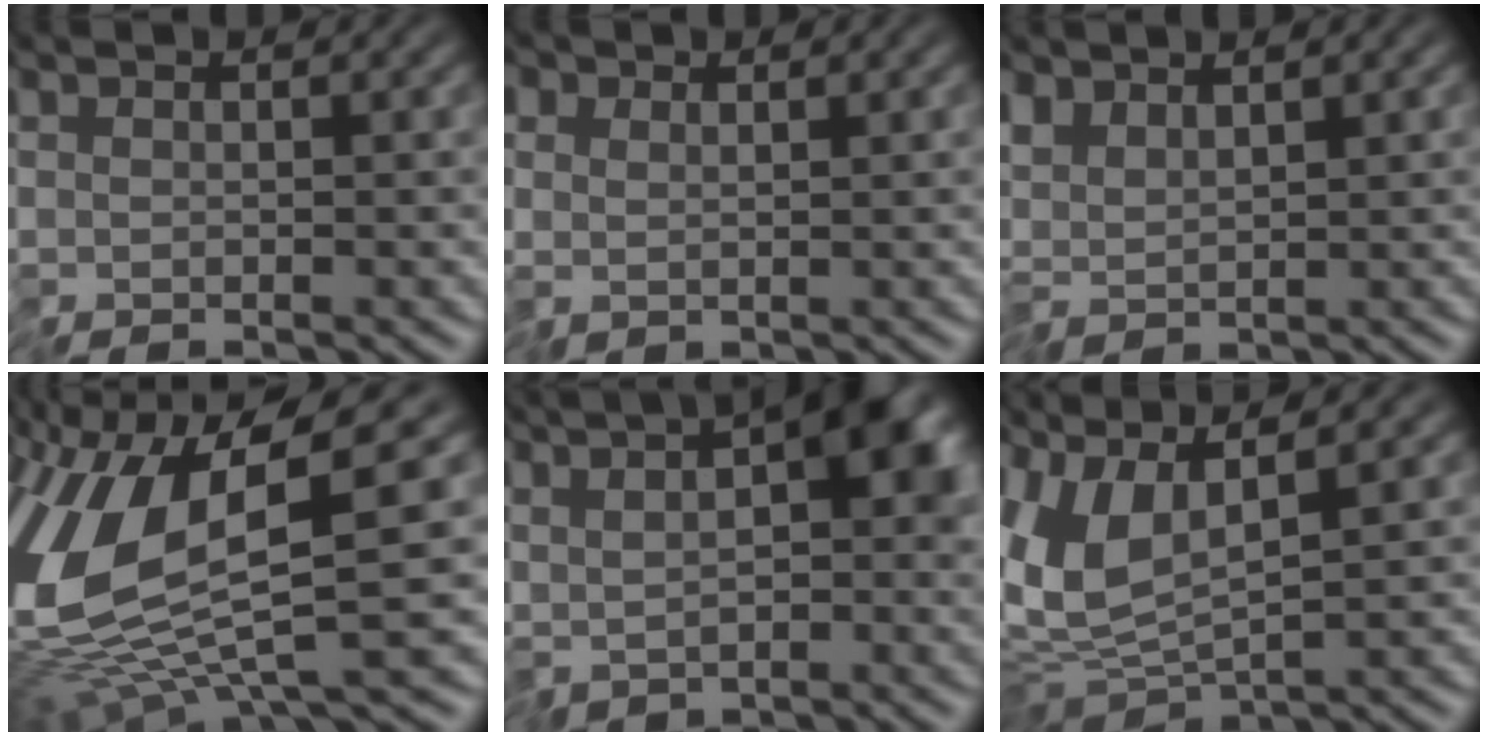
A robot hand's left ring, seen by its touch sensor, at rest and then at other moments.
{"total": 1.2, "force": [0.8, 0.8, 0.2], "torque": [-0.004, 0.006, 0.015]}
{"total": 2.3, "force": [1.9, 0.7, 1.1], "torque": [-0.029, 0.006, 0.038]}
{"total": 11.9, "force": [1.5, 3.7, 11.2], "torque": [-0.256, -0.017, 0.038]}
{"total": 8.3, "force": [1.9, 3.2, 7.3], "torque": [-0.114, 0.010, 0.029]}
{"total": 6.6, "force": [1.7, 2.1, 6.0], "torque": [-0.152, 0.003, 0.040]}